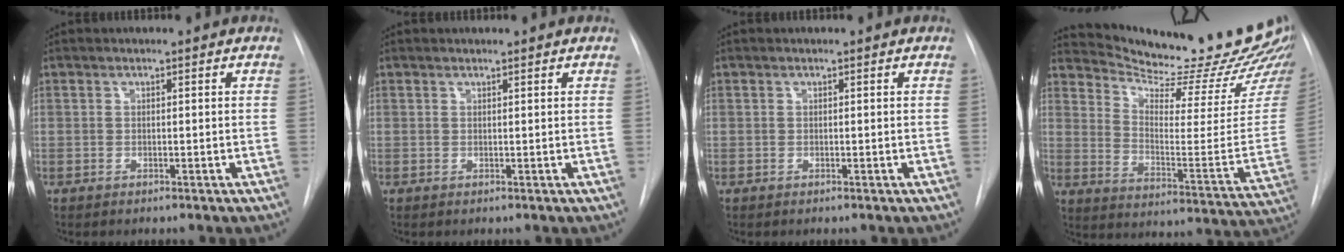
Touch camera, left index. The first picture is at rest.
{"total": 0.9, "force": [0.8, 0.0, 0.1], "torque": [-0.007, 0.010, 0.015]}
{"total": 0.0}
{"total": 26.7, "force": [24.5, 3.0, 10.2], "torque": [-0.156, -0.122, 0.315]}